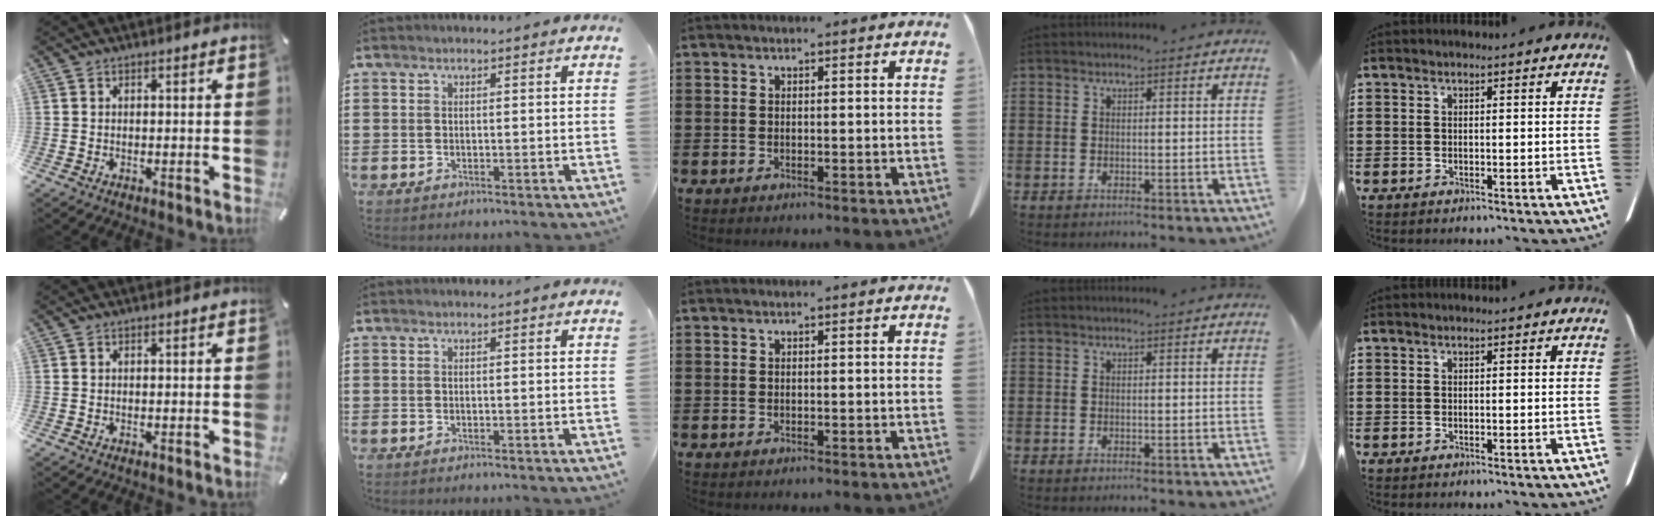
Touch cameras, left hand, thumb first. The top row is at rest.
{}